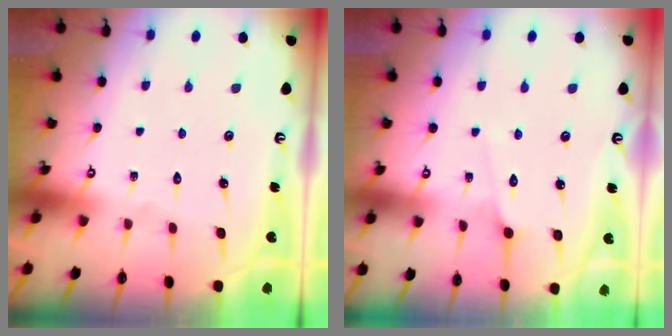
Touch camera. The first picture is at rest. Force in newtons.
{"total": 3.5, "press": 3.5, "slide": 0.5}